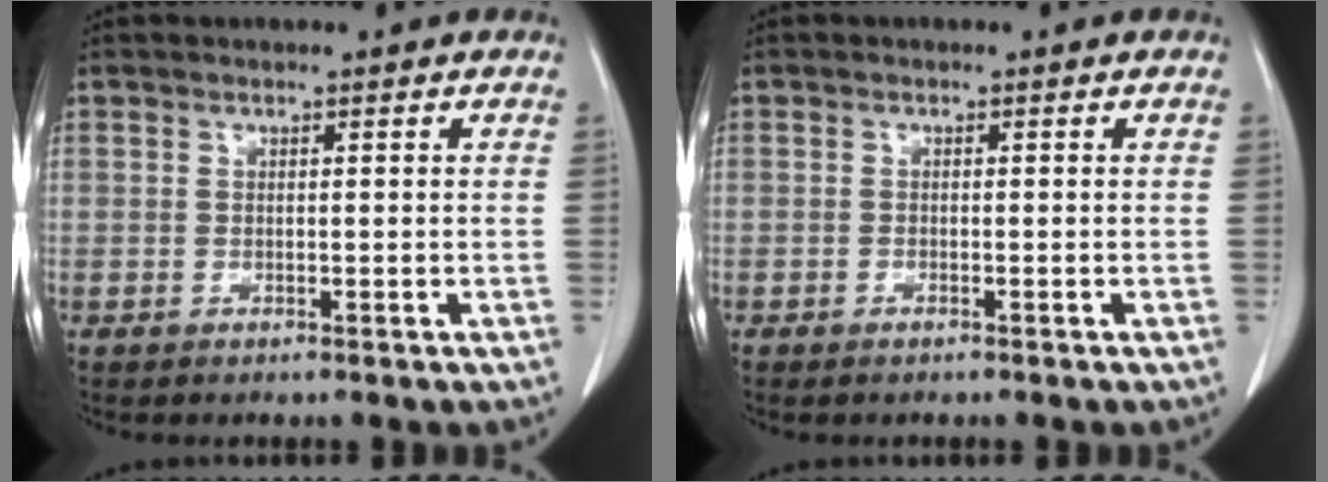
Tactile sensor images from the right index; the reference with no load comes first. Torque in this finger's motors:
{"motor_torque": [-0.12, 0.01, -0.02, 0.00]}